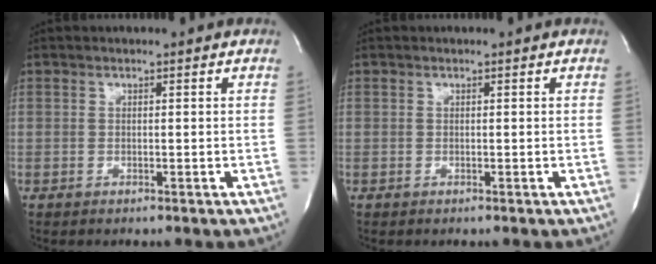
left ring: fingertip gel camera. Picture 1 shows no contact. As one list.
[{"total": 0.0}]